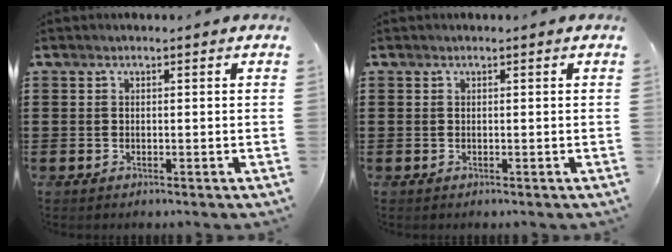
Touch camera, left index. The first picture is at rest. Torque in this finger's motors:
{"motor_torque": [0.00, 0.00, 0.00, 0.01]}